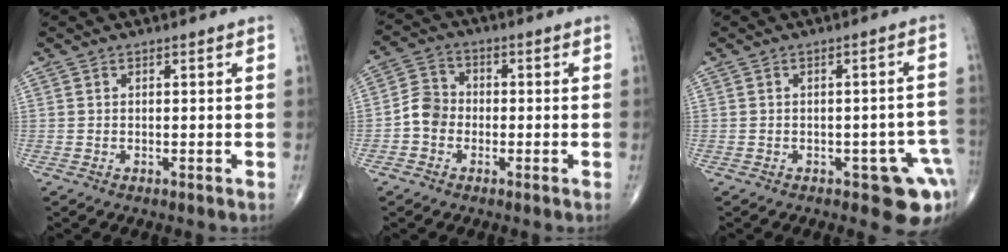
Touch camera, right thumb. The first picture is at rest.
{"total": 5.4, "force": [-1.5, 4.5, 2.4], "torque": [-0.029, 0.019, -0.040]}
{"total": 8.7, "force": [-3.7, 3.8, 6.8], "torque": [-0.042, 0.017, -0.042]}